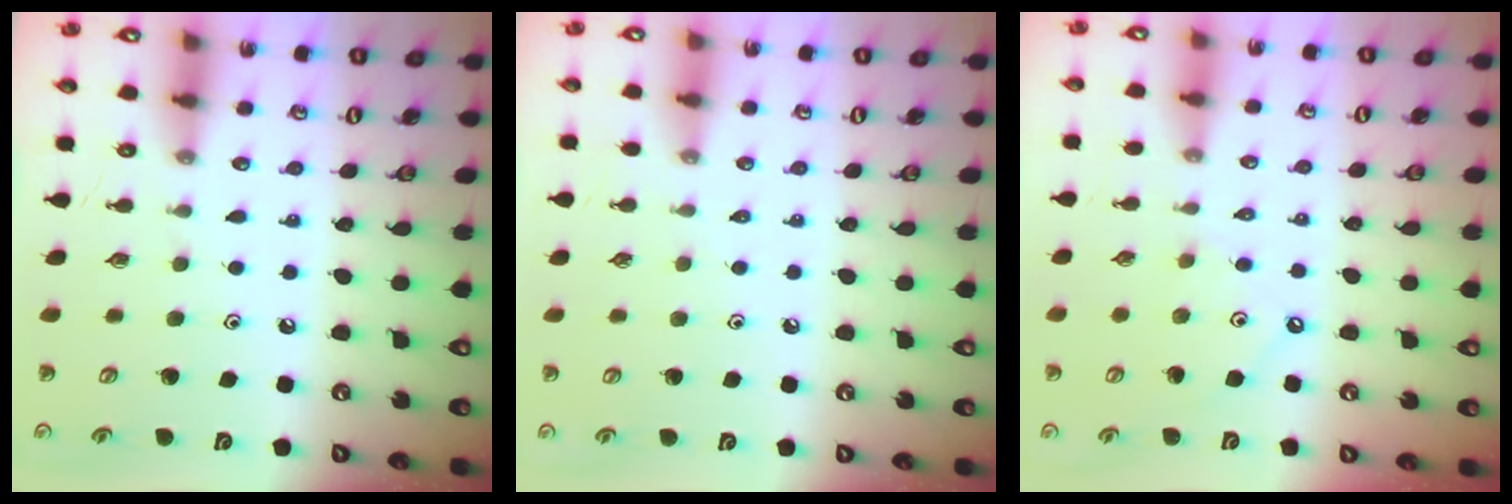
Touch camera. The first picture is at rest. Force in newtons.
{"total": 1.9, "press": 1.8, "slide": 0.3}
{"total": 1.6, "press": 1.6, "slide": 0.2}